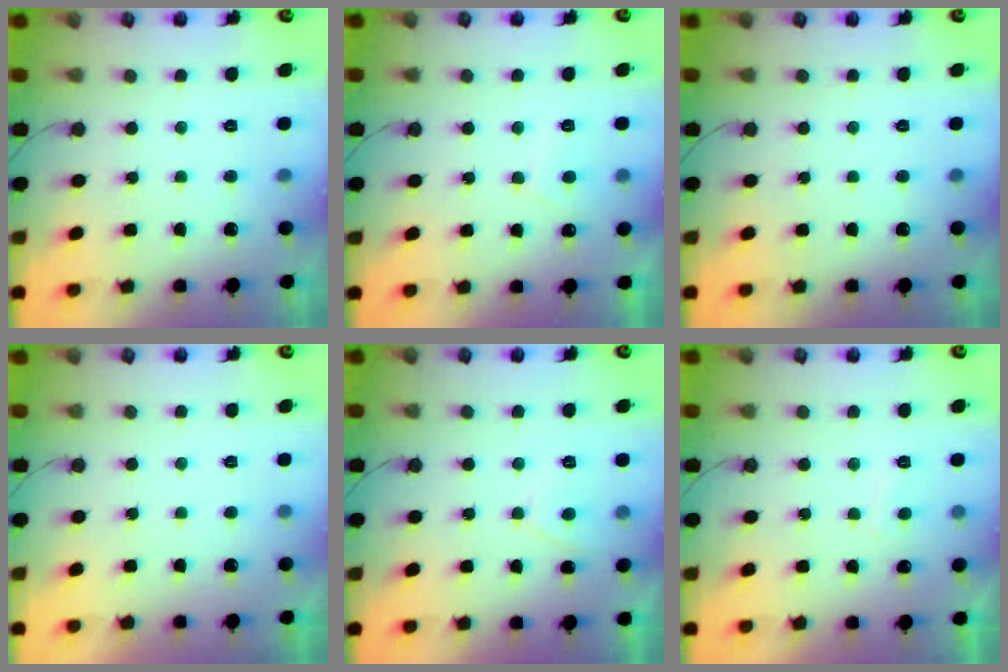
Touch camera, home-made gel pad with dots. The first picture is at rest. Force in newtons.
{"total": 2.9, "press": 2.9, "slide": 0.5}
{"total": 0.0}
{"total": 2.2, "press": 2.1, "slide": 0.3}
{"total": 2.4, "press": 2.3, "slide": 0.5}
{"total": 2.1, "press": 2.0, "slide": 0.7}